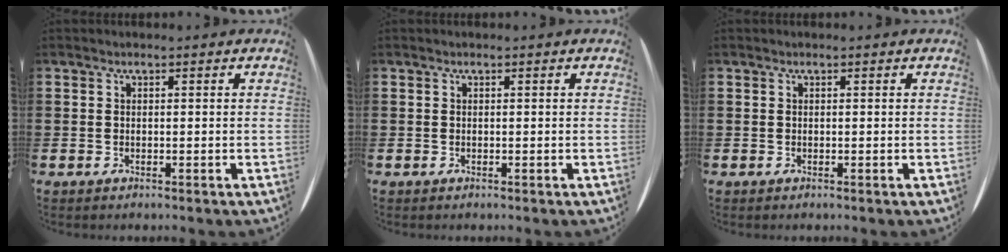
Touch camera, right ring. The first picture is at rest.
{"total": 0.0}
{"total": 0.0}